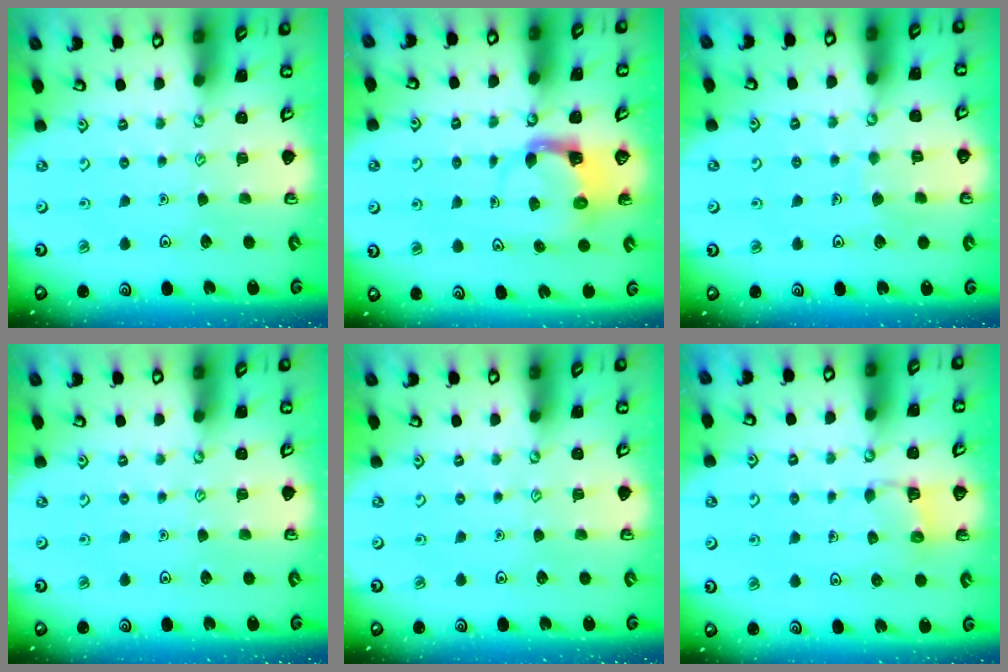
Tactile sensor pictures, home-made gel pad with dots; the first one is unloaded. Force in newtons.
{"total": 3.9, "press": 3.8, "slide": 0.6}
{"total": 3.1, "press": 3.0, "slide": 0.3}
{"total": 0.0}
{"total": 0.0}
{"total": 4.1, "press": 4.1, "slide": 0.4}